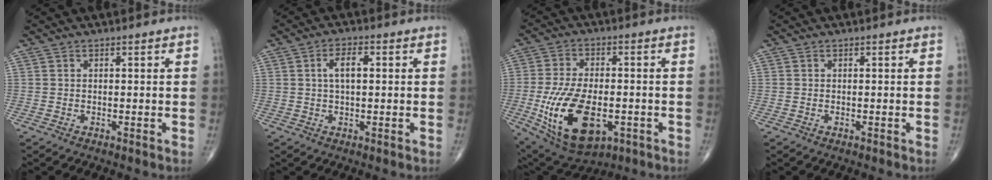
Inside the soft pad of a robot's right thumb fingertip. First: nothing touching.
{"total": 4.4, "force": [0.7, 2.0, 3.8], "torque": [-0.068, 0.007, 0.012]}
{"total": 18.0, "force": [-4.9, 9.7, 14.4], "torque": [-0.266, 0.003, -0.064]}
{"total": 0.0}